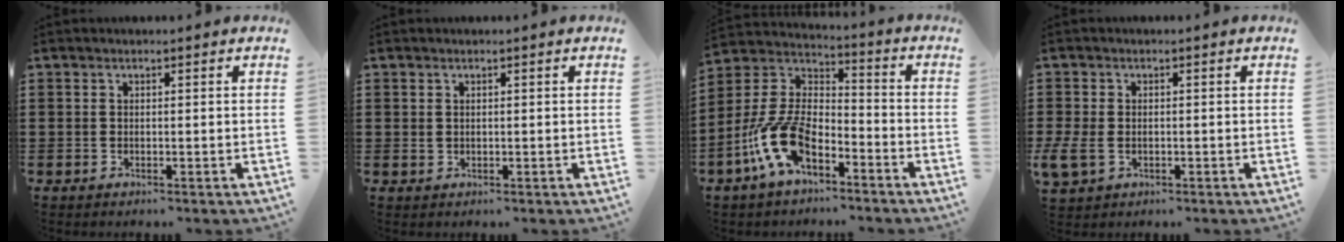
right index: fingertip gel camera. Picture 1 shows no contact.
{"total": 0.7, "force": [0.2, 0.6, 0.2], "torque": [-0.006, 0.003, 0.004]}
{"total": 11.8, "force": [-6.6, 5.1, 8.3], "torque": [-0.209, 0.001, -0.134]}
{"total": 2.7, "force": [-0.8, 1.9, 1.8], "torque": [-0.058, -0.007, -0.020]}